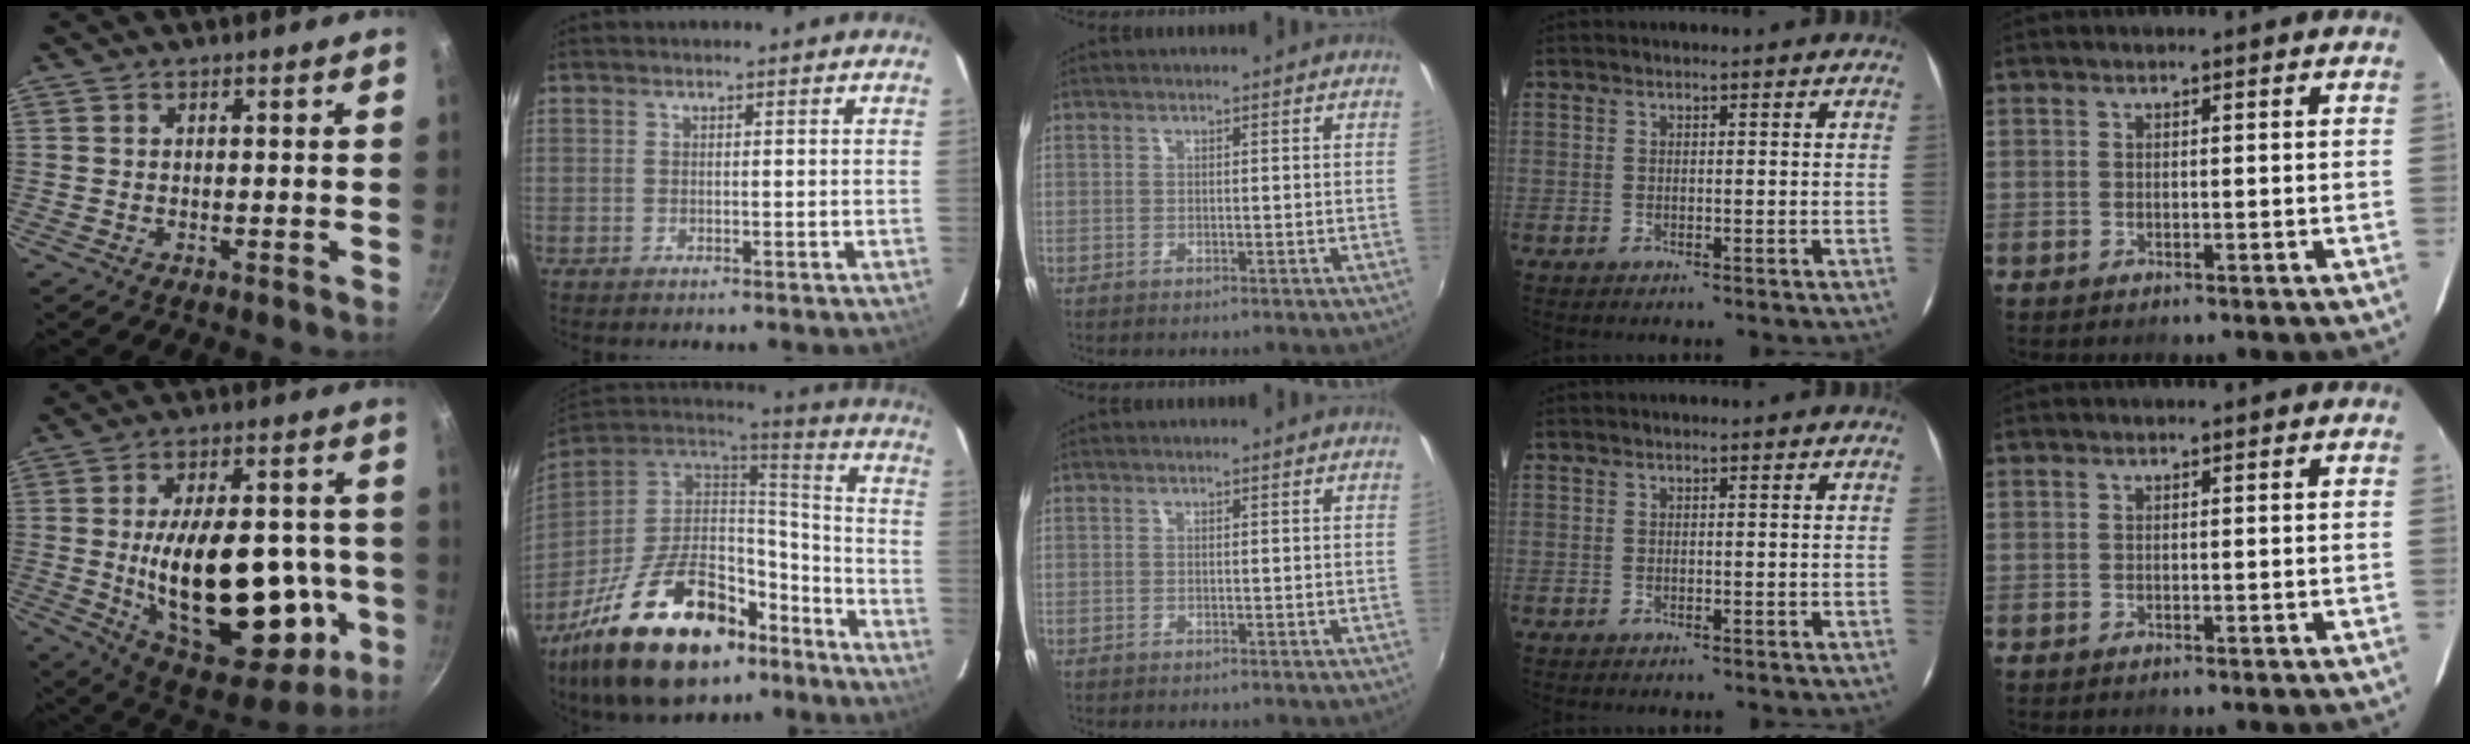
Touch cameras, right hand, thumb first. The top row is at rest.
{"thumb": {"total": 29.6, "force": [-4.2, 15.1, 25.1], "torque": [-0.349, 0.018, -0.039]}, "index": {"total": 30.9, "force": [-19.6, 15.2, 18.4], "torque": [-0.350, 0.002, -0.291]}}